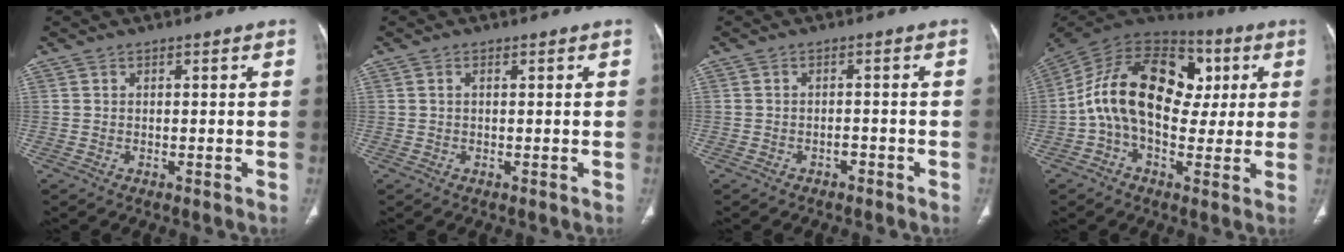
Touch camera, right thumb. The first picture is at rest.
{"total": 0.7, "force": [0.2, 0.4, 0.6], "torque": [-0.016, 0.004, 0.003]}
{"total": 1.6, "force": [-1.1, 1.0, 0.5], "torque": [-0.010, 0.010, -0.016]}
{"total": 21.3, "force": [2.0, 13.8, 16.1], "torque": [-0.265, 0.034, 0.025]}